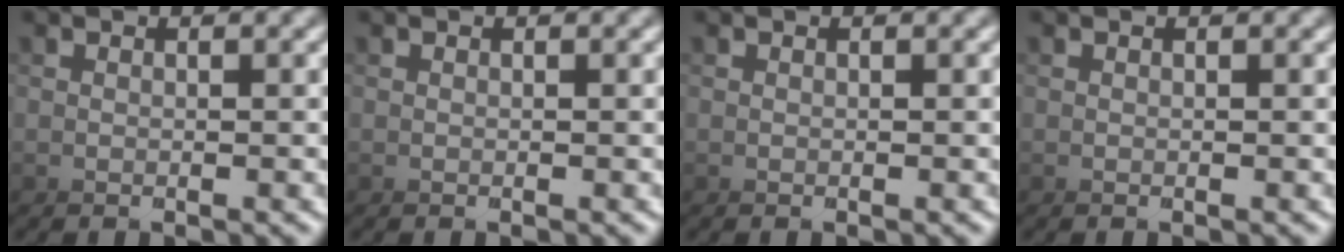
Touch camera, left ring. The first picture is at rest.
{"total": 0.0}
{"total": 0.0}
{"total": 0.0}